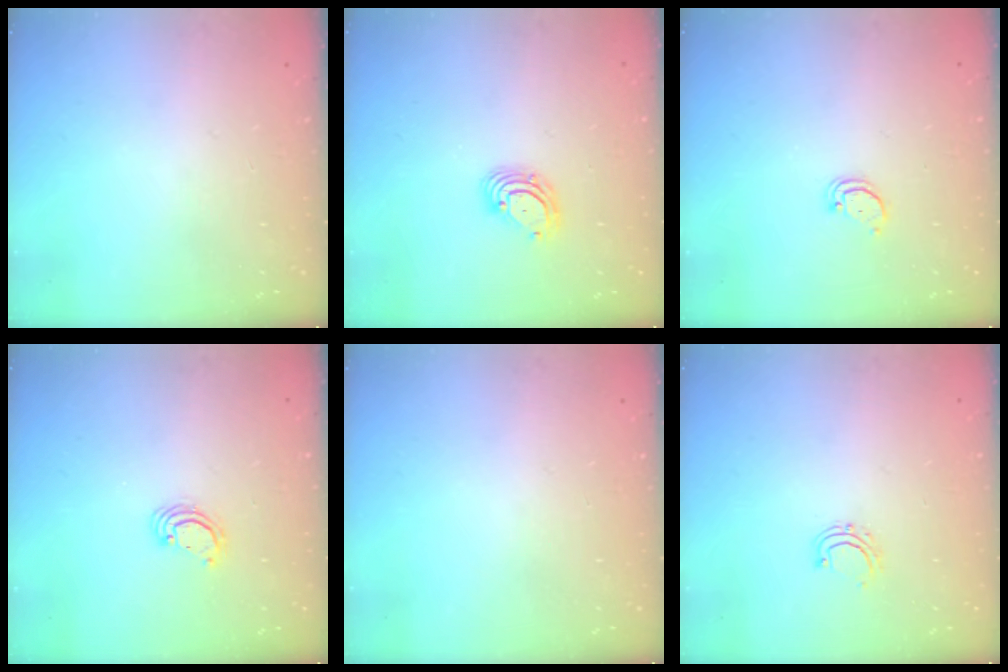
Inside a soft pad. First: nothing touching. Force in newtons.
{"total": 4.9, "press": 4.9, "slide": 0.5}
{"total": 2.1, "press": 2.1, "slide": 0.2}
{"total": 3.0, "press": 3.0, "slide": 0.3}
{"total": 0.0}
{"total": 4.4, "press": 4.3, "slide": 0.6}